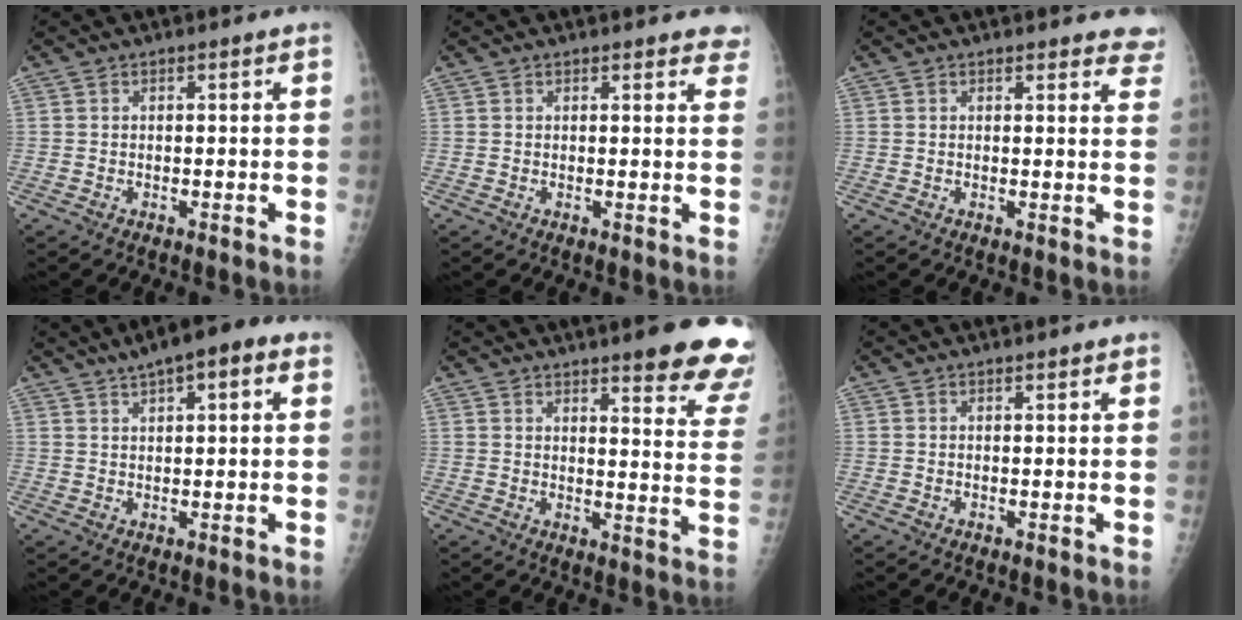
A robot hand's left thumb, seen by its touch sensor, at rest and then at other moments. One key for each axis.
{"total": 3.9, "fx": 3.4, "fy": 1.4, "fz": 1.1, "tx": 0.019, "ty": -0.012, "tz": 0.021}
{"total": 5.5, "fx": 5.0, "fy": 1.9, "fz": 1.2, "tx": 0.026, "ty": -0.022, "tz": 0.032}
{"total": 9.7, "fx": 5.1, "fy": 3.4, "fz": 7.4, "tx": -0.096, "ty": 0.011, "tz": 0.070}
{"total": 16.5, "fx": 12.0, "fy": 3.4, "fz": 10.8, "tx": -0.099, "ty": -0.065, "tz": 0.133}
{"total": 0.8, "fx": 0.6, "fy": 0.3, "fz": 0.5, "tx": -0.007, "ty": -0.002, "tz": 0.006}